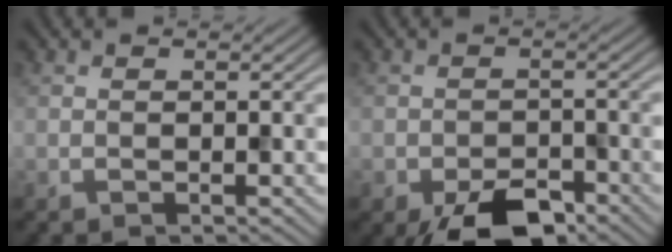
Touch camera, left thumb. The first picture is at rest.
{"total": 6.4, "force": [-4.4, 3.0, 3.7], "torque": [-0.057, -0.007, -0.070]}